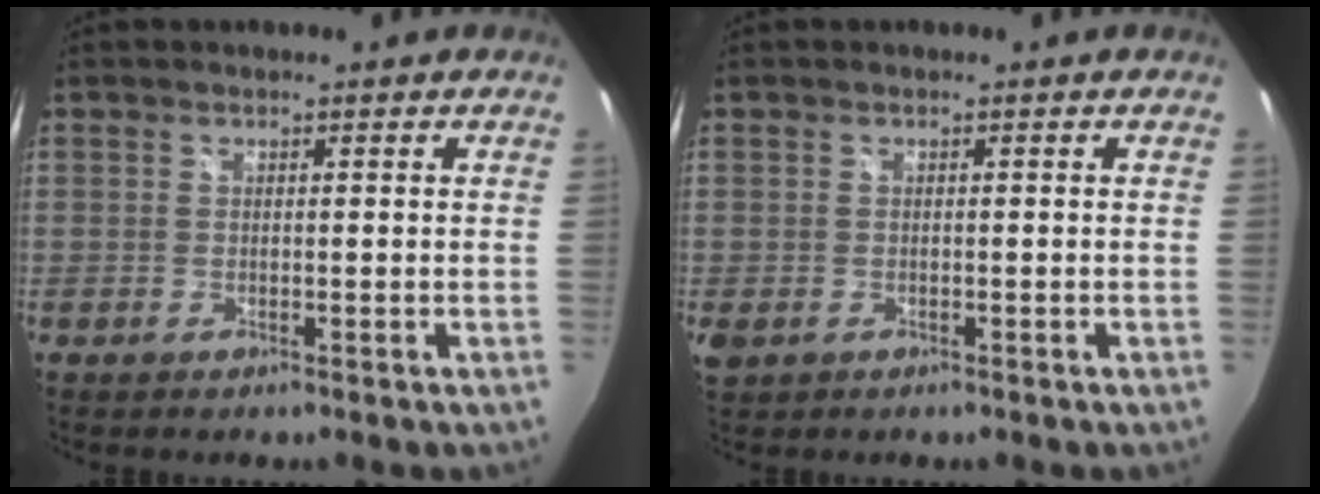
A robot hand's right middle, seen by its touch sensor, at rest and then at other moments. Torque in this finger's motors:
{"motor_torque": [1.07, -1.07, 0.23, 0.19]}